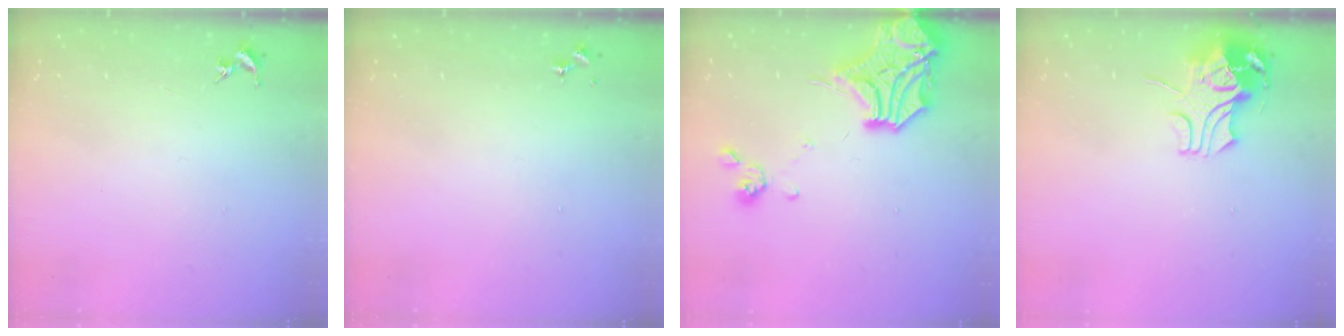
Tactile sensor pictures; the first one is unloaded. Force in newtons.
{"total": 0.0}
{"total": 19.9, "press": 19.8, "slide": 2.6}
{"total": 9.2, "press": 9.1, "slide": 1.2}